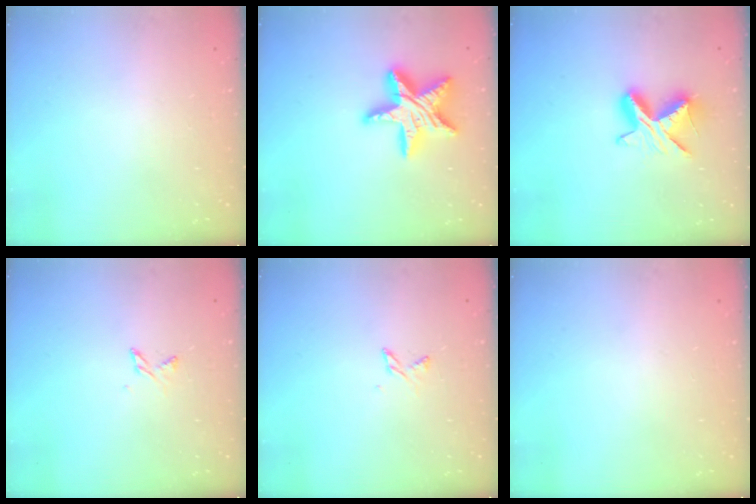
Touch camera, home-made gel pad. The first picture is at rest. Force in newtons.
{"total": 17.3, "press": 17.3, "slide": 1.5}
{"total": 8.7, "press": 8.7, "slide": 0.2}
{"total": 2.7, "press": 2.7, "slide": 0.4}
{"total": 2.7, "press": 2.7, "slide": 0.4}
{"total": 0.0}